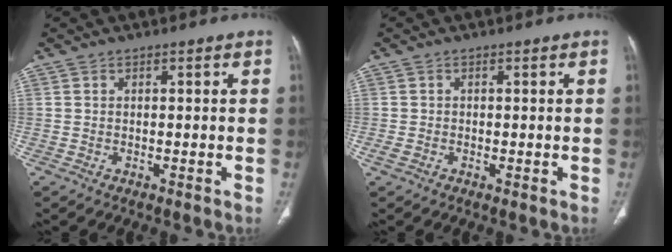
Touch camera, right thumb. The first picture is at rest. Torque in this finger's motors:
{"motor_torque": [0.73, 0.01, 0.19, -0.63, -0.03]}